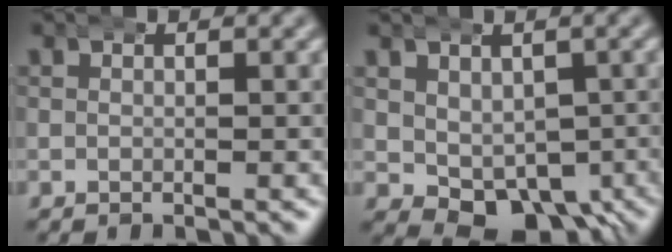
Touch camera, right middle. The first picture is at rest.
{"total": 7.2, "force": [-3.5, 4.5, 4.4], "torque": [-0.072, -0.038, -0.037]}